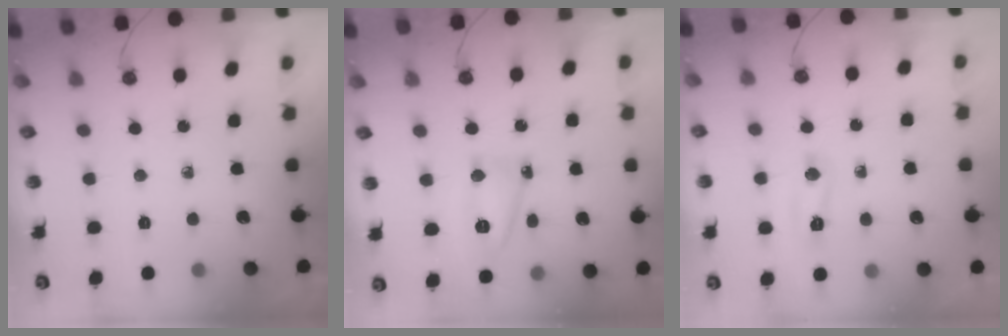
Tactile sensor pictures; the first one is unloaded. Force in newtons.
{"total": 7.5, "press": 7.4, "slide": 1.1}
{"total": 14.9, "press": 6.6, "slide": 13.4}